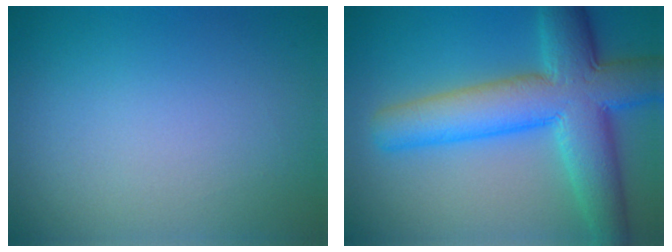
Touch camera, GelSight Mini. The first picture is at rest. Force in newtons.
{"total": 10.3, "press": 10.3, "slide": 0.2}